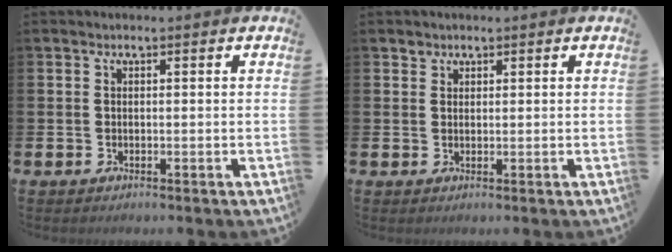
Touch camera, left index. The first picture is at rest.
{"total": 1.4, "force": [1.1, 0.8, 0.0], "torque": [0.007, 0.001, 0.020]}